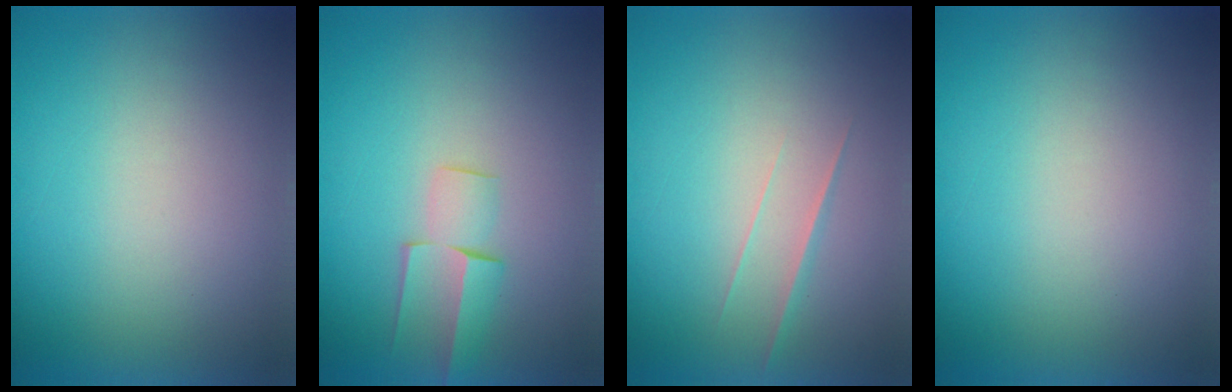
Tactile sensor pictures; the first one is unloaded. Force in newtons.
{"total": 2.6}
{"total": 1.9}
{"total": 1.2}